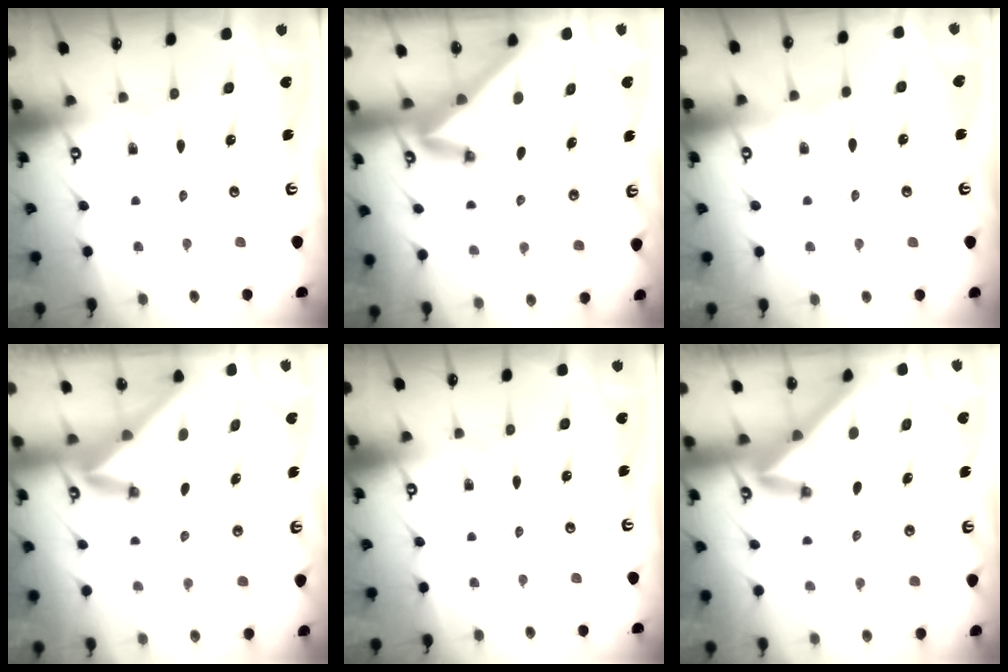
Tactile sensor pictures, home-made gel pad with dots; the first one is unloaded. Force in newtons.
{"total": 3.4, "press": 3.4, "slide": 0.1}
{"total": 3.7, "press": 3.7, "slide": 0.6}
{"total": 3.5, "press": 3.5, "slide": 0.4}
{"total": 0.0}
{"total": 3.2, "press": 3.2, "slide": 0.0}